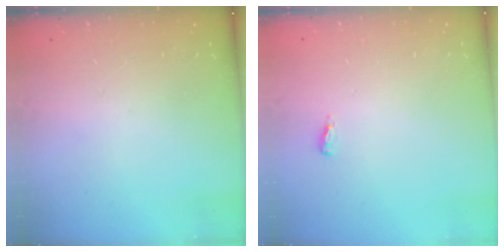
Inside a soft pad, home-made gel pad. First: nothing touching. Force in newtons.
{"total": 3.7, "press": 3.6, "slide": 1.0}